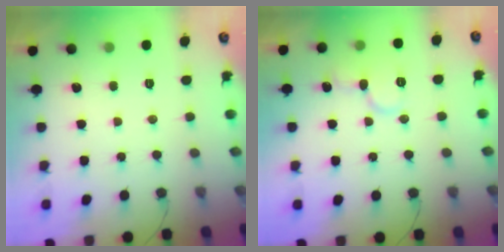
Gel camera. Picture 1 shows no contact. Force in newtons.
{"total": 9.1, "press": 9.0, "slide": 1.2}